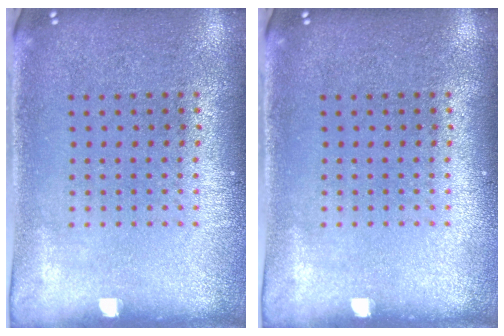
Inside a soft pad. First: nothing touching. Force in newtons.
{"total": 0.0}